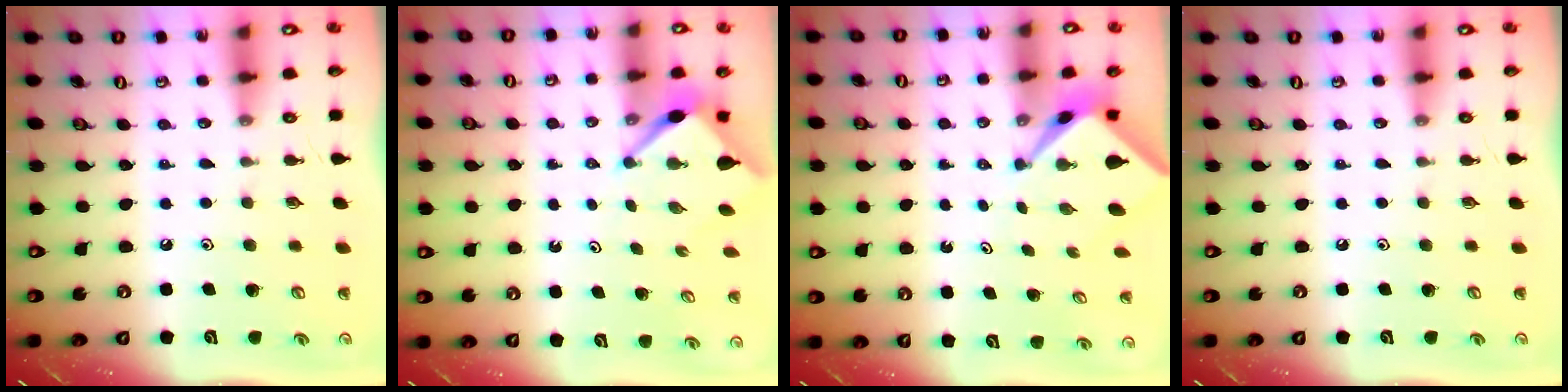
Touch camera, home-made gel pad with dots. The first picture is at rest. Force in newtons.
{"total": 3.6, "press": 3.6, "slide": 0.3}
{"total": 2.4, "press": 2.4, "slide": 0.2}
{"total": 0.0}